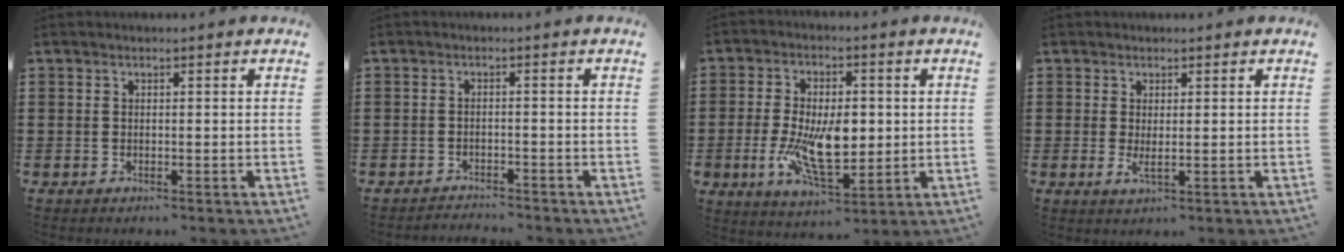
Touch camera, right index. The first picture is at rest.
{"total": 1.9, "force": [-1.9, 0.1, -0.1], "torque": [-0.005, 0.001, -0.041]}
{"total": 11.4, "force": [-0.9, 5.3, 10.0], "torque": [-0.197, -0.009, -0.013]}
{"total": 1.9, "force": [0.6, 0.2, 1.8], "torque": [-0.037, -0.006, 0.012]}